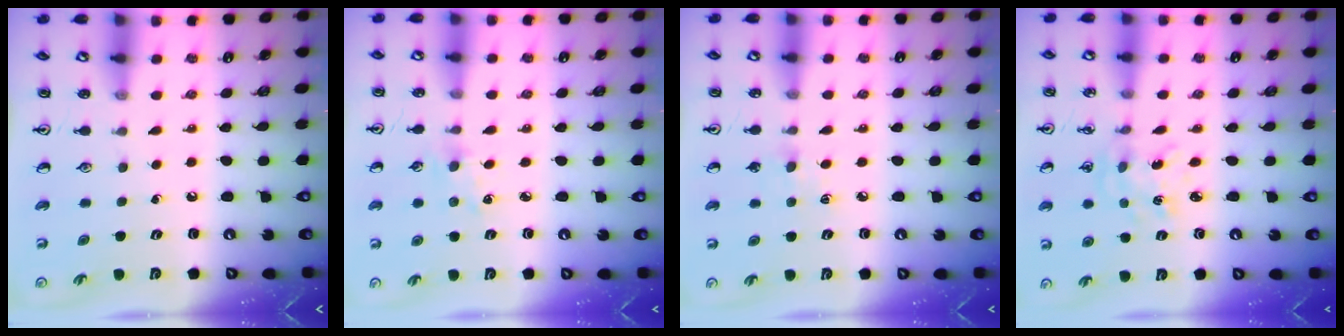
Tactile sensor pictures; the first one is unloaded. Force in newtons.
{"total": 2.5, "press": 2.4, "slide": 0.4}
{"total": 5.6, "press": 5.6, "slide": 0.7}
{"total": 2.1, "press": 2.1, "slide": 0.2}